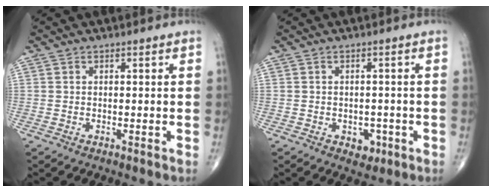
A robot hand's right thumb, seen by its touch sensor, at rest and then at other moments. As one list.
[{"total": 3.2, "force": [-1.3, 2.3, 1.7], "torque": [-0.007, 0.004, -0.012]}]